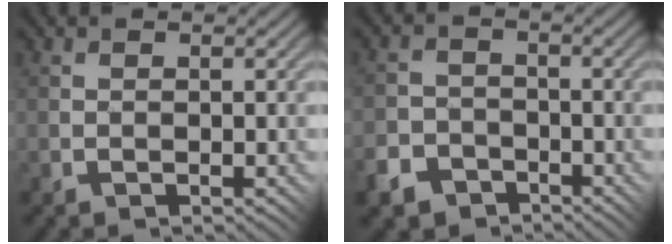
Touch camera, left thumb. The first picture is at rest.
{"total": 6.2, "force": [-4.2, 4.3, 1.3], "torque": [-0.027, -0.011, -0.084]}